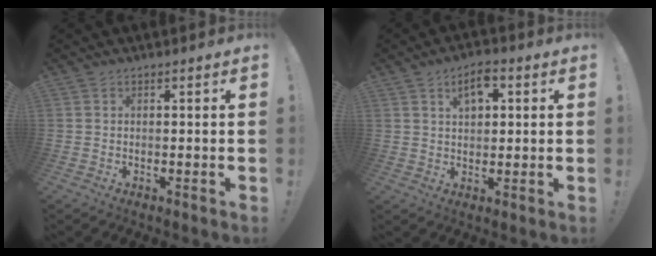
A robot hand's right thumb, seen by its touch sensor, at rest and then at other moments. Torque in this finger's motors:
{"motor_torque": [-0.02, 0.05, 0.15, 0.28, 0.05]}